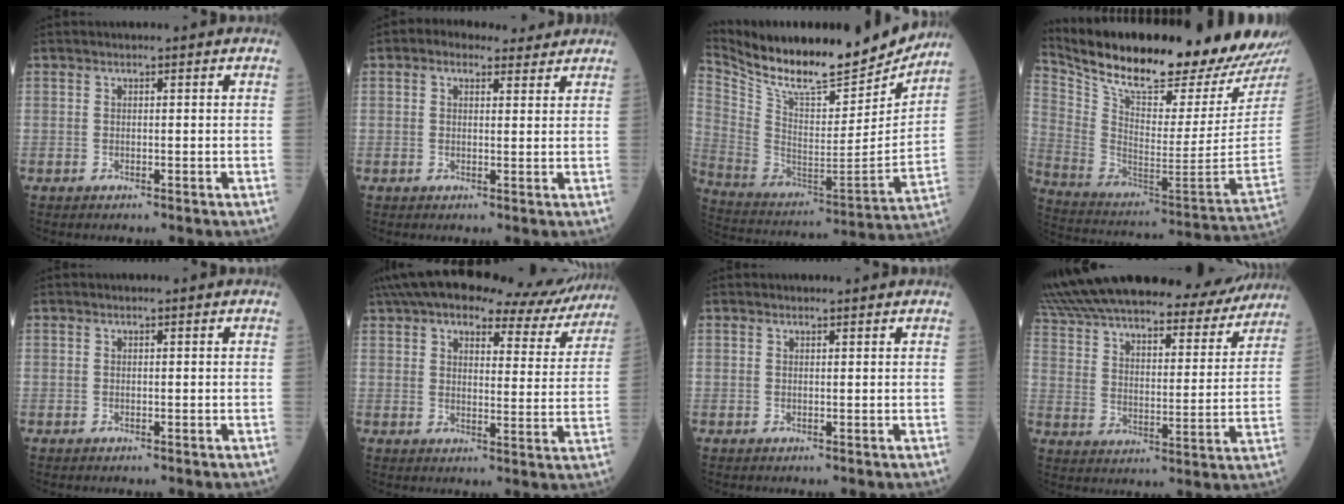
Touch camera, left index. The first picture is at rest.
{"total": 4.2, "force": [2.9, 2.4, 1.8], "torque": [-0.035, 0.026, 0.047]}
{"total": 23.6, "force": [20.7, 4.8, 10.4], "torque": [-0.197, -0.035, 0.329]}
{"total": 27.6, "force": [23.9, 3.2, 13.3], "torque": [-0.245, -0.068, 0.359]}
{"total": 0.0}
{"total": 21.0, "force": [17.5, 6.5, 9.7], "torque": [-0.144, 0.025, 0.213]}
{"total": 1.2, "force": [1.2, 0.0, 0.1], "torque": [-0.010, 0.004, 0.017]}
{"total": 32.7, "force": [28.1, 8.9, 14.1], "torque": [-0.270, -0.003, 0.393]}